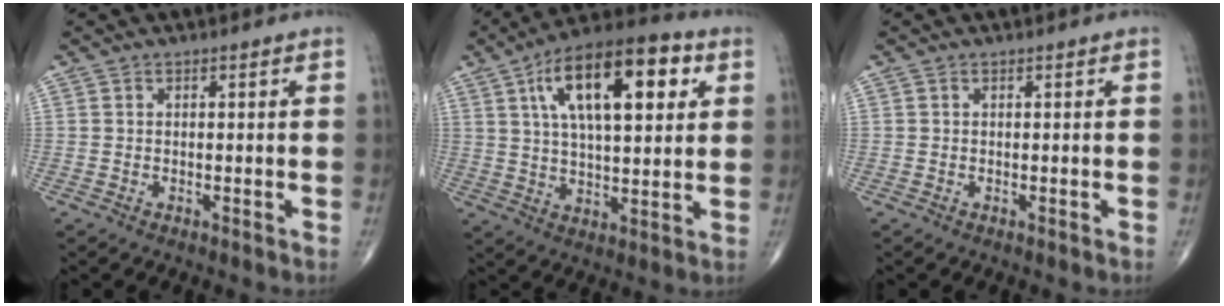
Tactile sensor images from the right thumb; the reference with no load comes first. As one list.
[{"total": 19.9, "force": [6.9, 8.3, 16.8], "torque": [-0.253, 0.003, 0.106]}, {"total": 0.0}]